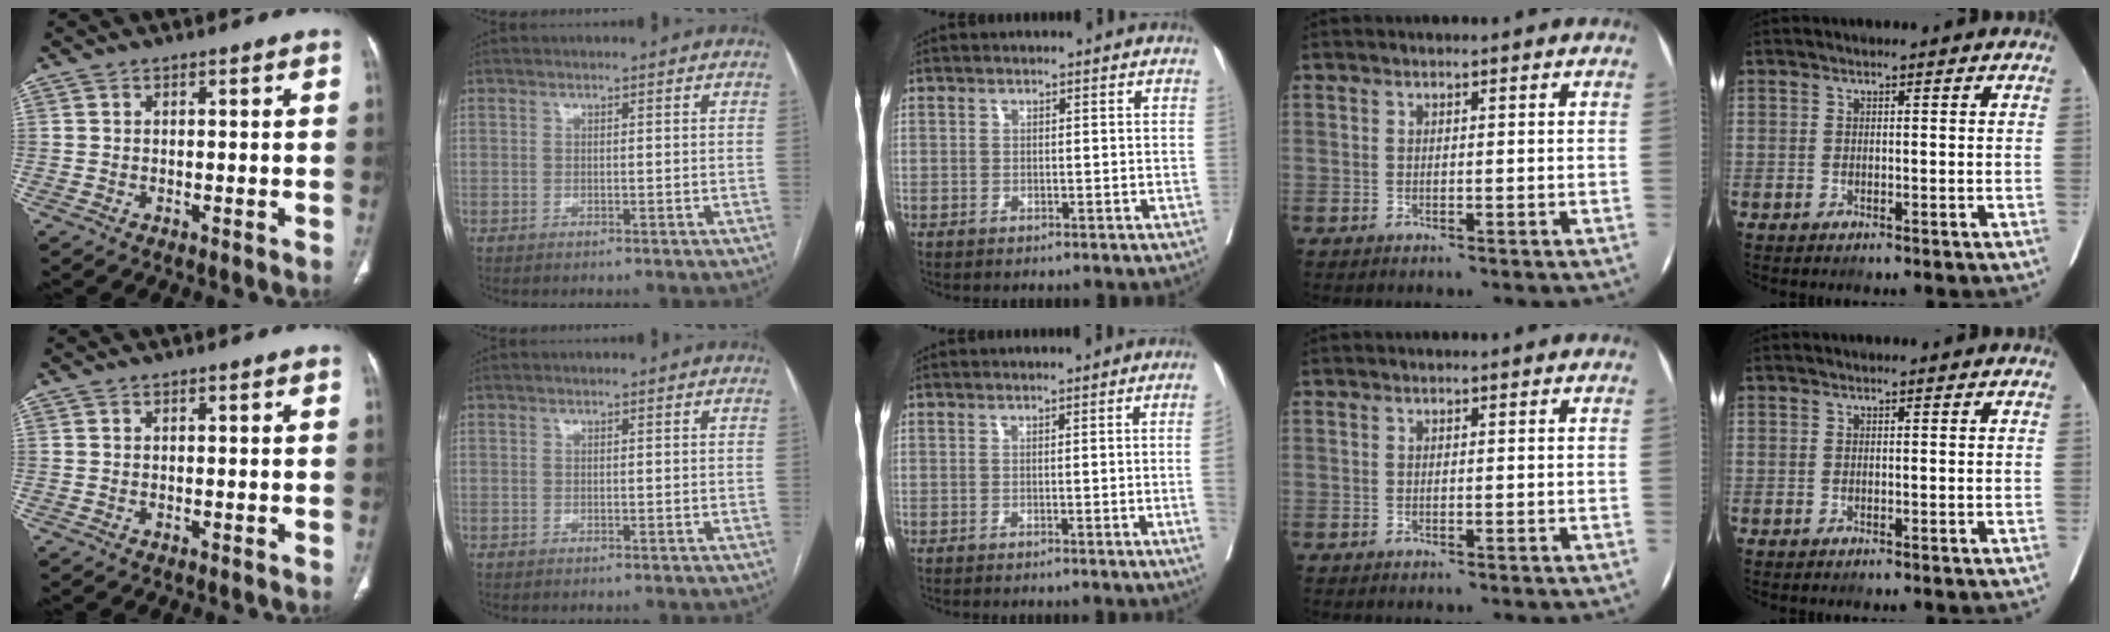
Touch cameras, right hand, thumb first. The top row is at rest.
{"middle": {"total": 3.8, "force": [-0.3, -1.4, 3.5], "torque": [-0.051, -0.008, 0.000]}}